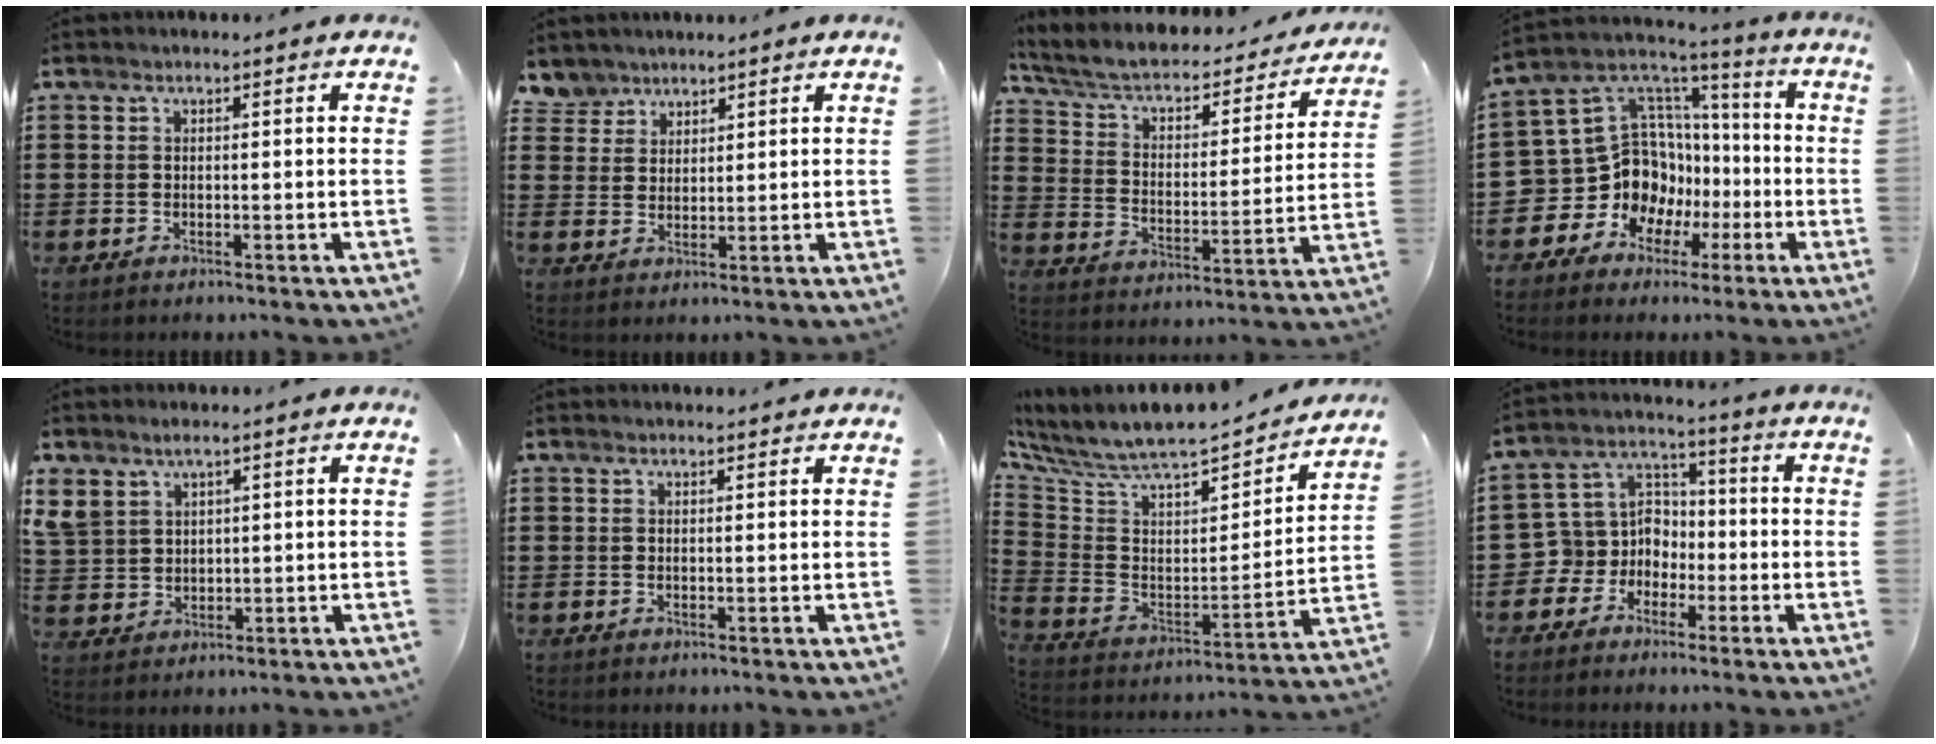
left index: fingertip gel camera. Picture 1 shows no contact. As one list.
[{"total": 3.7, "force": [2.9, 2.3, -0.1], "torque": [-0.017, 0.002, 0.056]}, {"total": 4.4, "force": [3.0, 2.1, 2.4], "torque": [-0.063, -0.027, 0.042]}, {"total": 13.1, "force": [-1.9, 12.0, 5.0], "torque": [-0.150, -0.026, -0.020]}, {"total": 3.3, "force": [2.2, 2.1, 1.1], "torque": [-0.033, 0.007, 0.040]}, {"total": 0.9, "force": [0.9, 0.1, 0.1], "torque": [-0.003, -0.001, 0.018]}, {"total": 7.4, "force": [6.4, 2.0, 3.2], "torque": [-0.097, -0.060, 0.105]}, {"total": 6.6, "force": [-2.2, 6.1, 0.6], "torque": [-0.057, -0.004, -0.049]}]